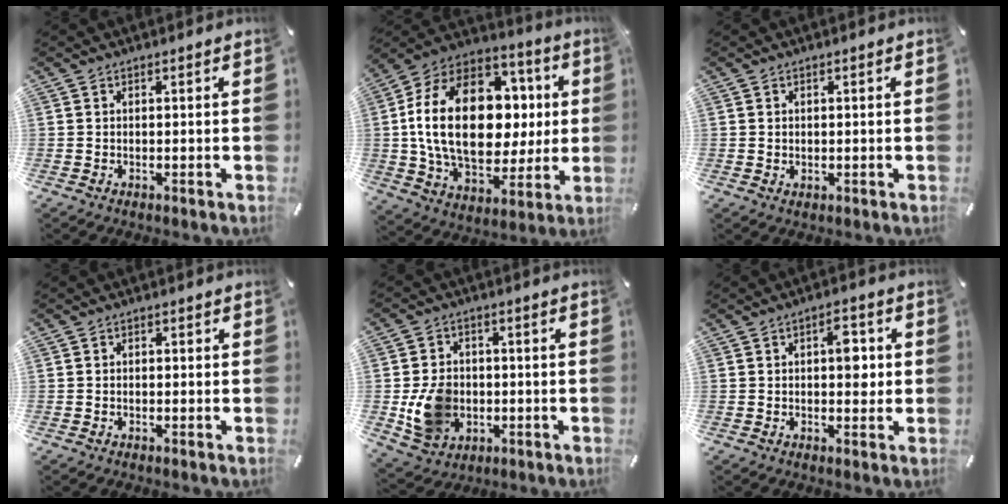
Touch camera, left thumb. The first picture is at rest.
{"total": 26.2, "force": [1.6, 17.5, 19.4], "torque": [-0.382, 0.005, 0.034]}
{"total": 0.9, "force": [0.2, 0.9, 0.2], "torque": [-0.005, 0.004, 0.004]}
{"total": 1.0, "force": [-0.5, 0.8, 0.4], "torque": [-0.008, 0.005, -0.012]}
{"total": 10.7, "force": [-1.7, 9.0, 5.5], "torque": [-0.113, 0.011, -0.029]}
{"total": 5.9, "force": [0.7, 3.3, 4.8], "torque": [-0.055, -0.004, 0.003]}